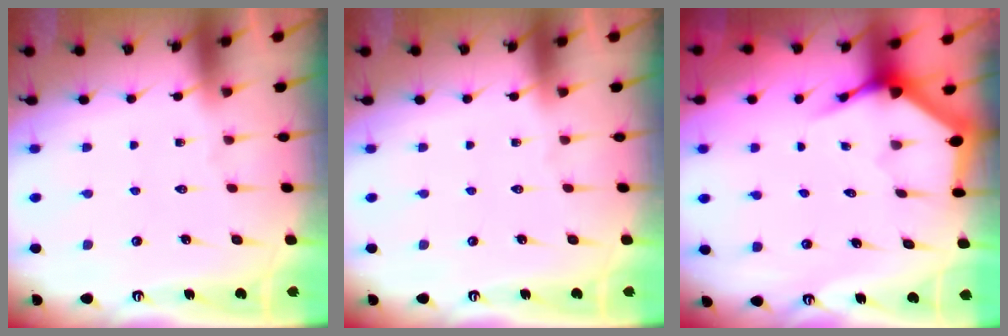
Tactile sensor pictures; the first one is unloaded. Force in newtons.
{"total": 0.0}
{"total": 3.7, "press": 3.6, "slide": 0.5}